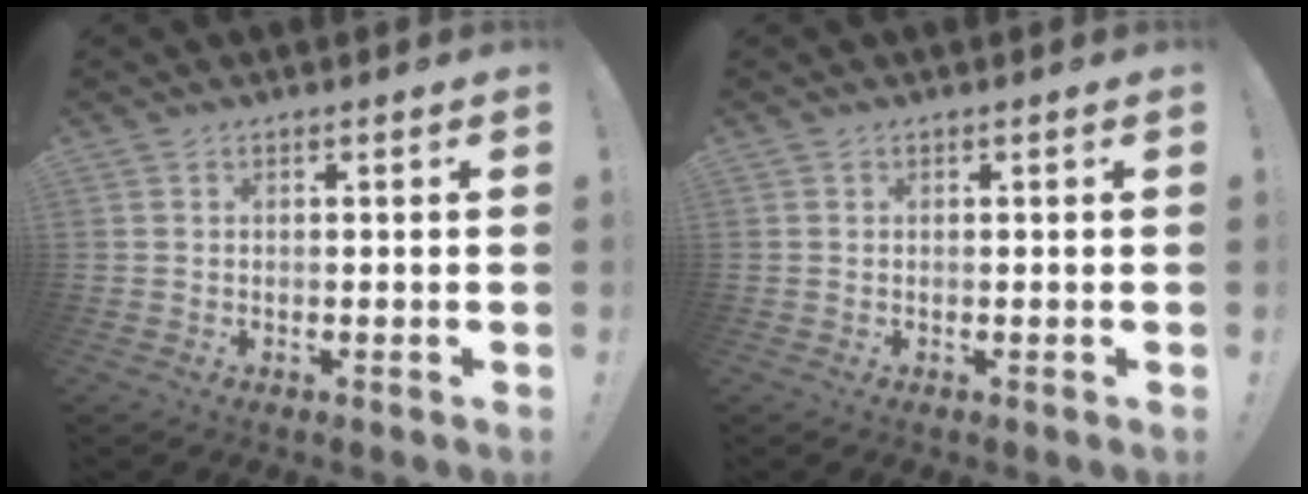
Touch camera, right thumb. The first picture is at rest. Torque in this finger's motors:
{"motor_torque": [-0.02, -0.09, 0.10, 0.00, -0.10]}